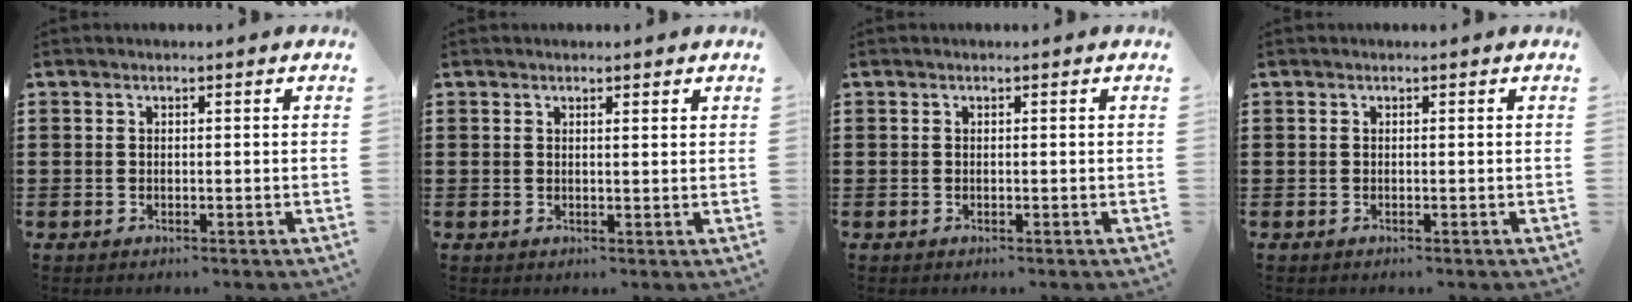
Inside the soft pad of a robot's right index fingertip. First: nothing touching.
{"total": 0.9, "force": [0.8, 0.0, 0.5], "torque": [-0.012, -0.002, 0.015]}
{"total": 0.0}
{"total": 0.0}